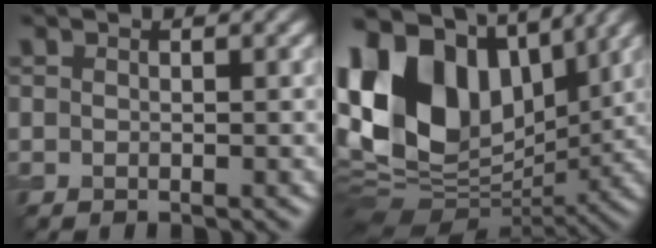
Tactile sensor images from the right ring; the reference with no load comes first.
{"total": 14.8, "force": [4.3, 10.3, 9.8], "torque": [-0.197, 0.025, 0.064]}